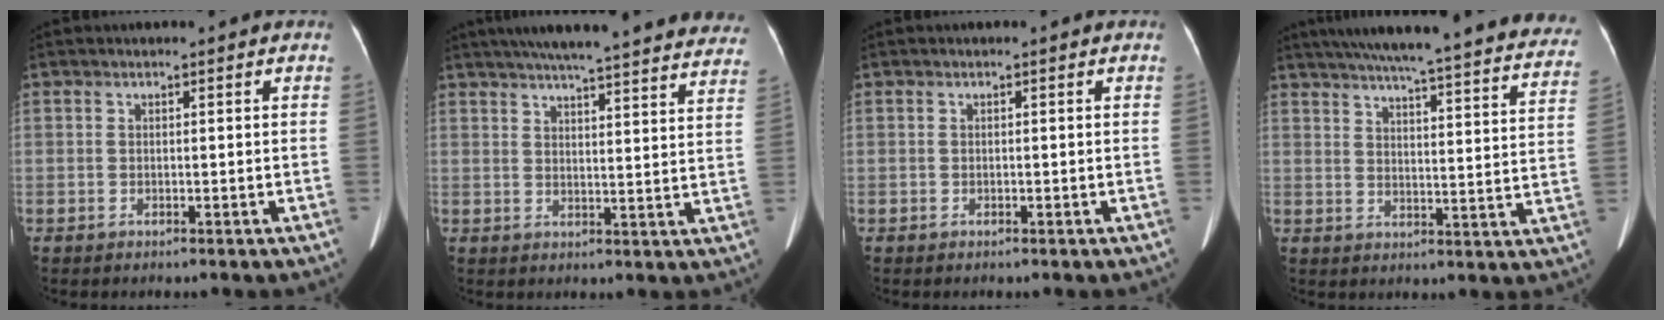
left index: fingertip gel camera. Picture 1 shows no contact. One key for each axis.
{"total": 30.1, "fx": 26.8, "fy": 3.4, "fz": 13.3, "tx": -0.196, "ty": -0.030, "tz": 0.319}
{"total": 0.0}
{"total": 34.5, "fx": 30.8, "fy": 3.5, "fz": 15.1, "tx": -0.202, "ty": -0.058, "tz": 0.367}